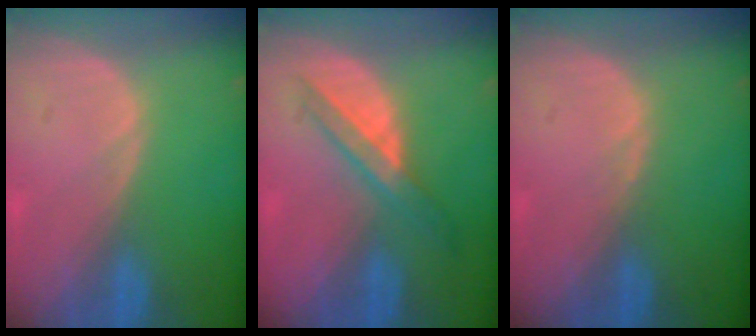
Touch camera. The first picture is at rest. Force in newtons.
{"total": 5.8, "press": 5.3, "slide": 2.3}
{"total": 0.6, "press": 0.5, "slide": 0.3}